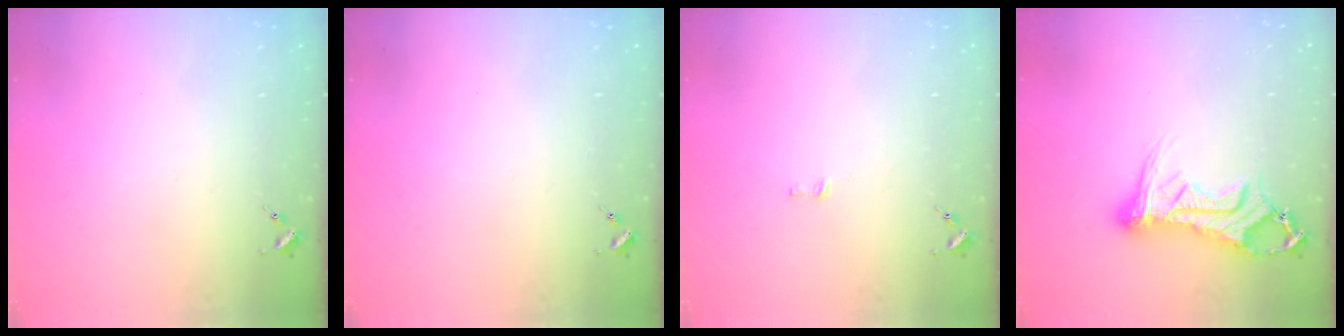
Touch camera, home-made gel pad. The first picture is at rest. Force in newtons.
{"total": 0.0}
{"total": 2.6, "press": 2.6, "slide": 0.2}
{"total": 14.0, "press": 14.0, "slide": 1.6}